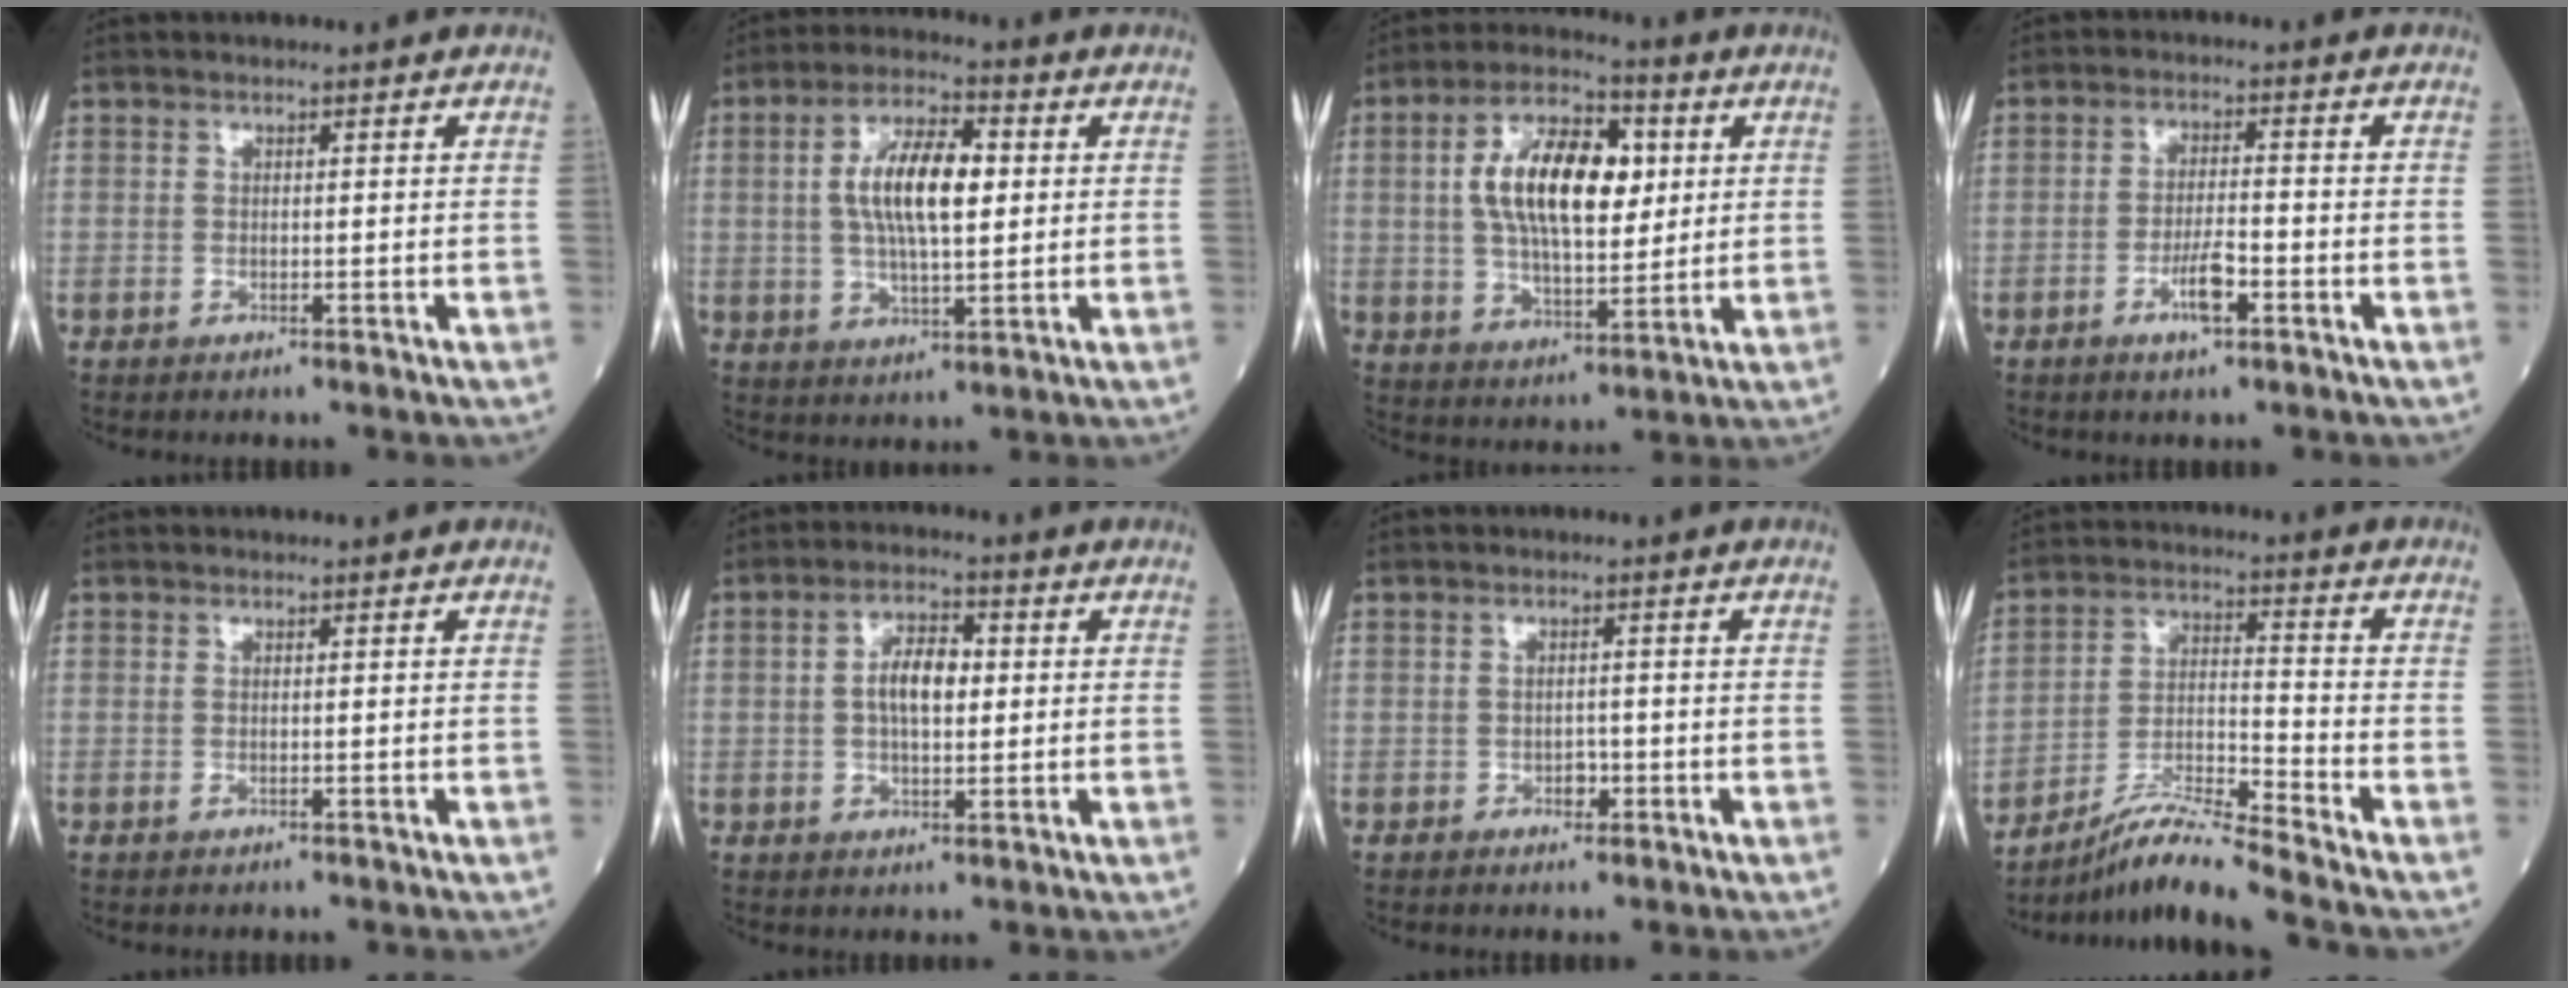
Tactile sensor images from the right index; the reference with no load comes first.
{"total": 10.4, "force": [1.5, 3.4, 9.7], "torque": [-0.185, 0.015, 0.025]}
{"total": 14.0, "force": [2.7, 6.1, 12.3], "torque": [-0.230, 0.021, 0.048]}
{"total": 4.5, "force": [-2.2, 0.7, 3.9], "torque": [-0.072, -0.001, -0.042]}
{"total": 0.0}
{"total": 6.0, "force": [0.5, 2.6, 5.3], "torque": [-0.101, 0.011, 0.006]}
{"total": 1.5, "force": [-0.7, 1.0, 1.0], "torque": [-0.011, 0.003, -0.010]}
{"total": 9.6, "force": [-8.6, -2.1, 3.7], "torque": [-0.077, -0.013, -0.157]}